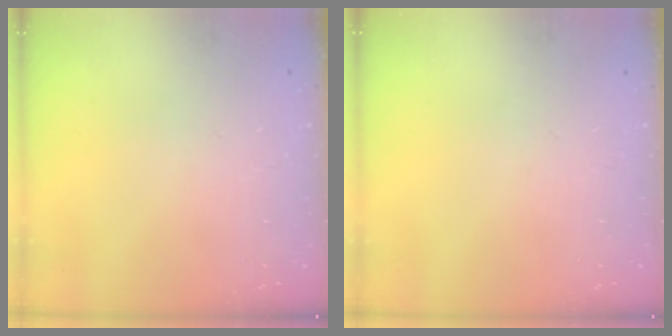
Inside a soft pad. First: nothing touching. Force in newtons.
{"total": 0.0}